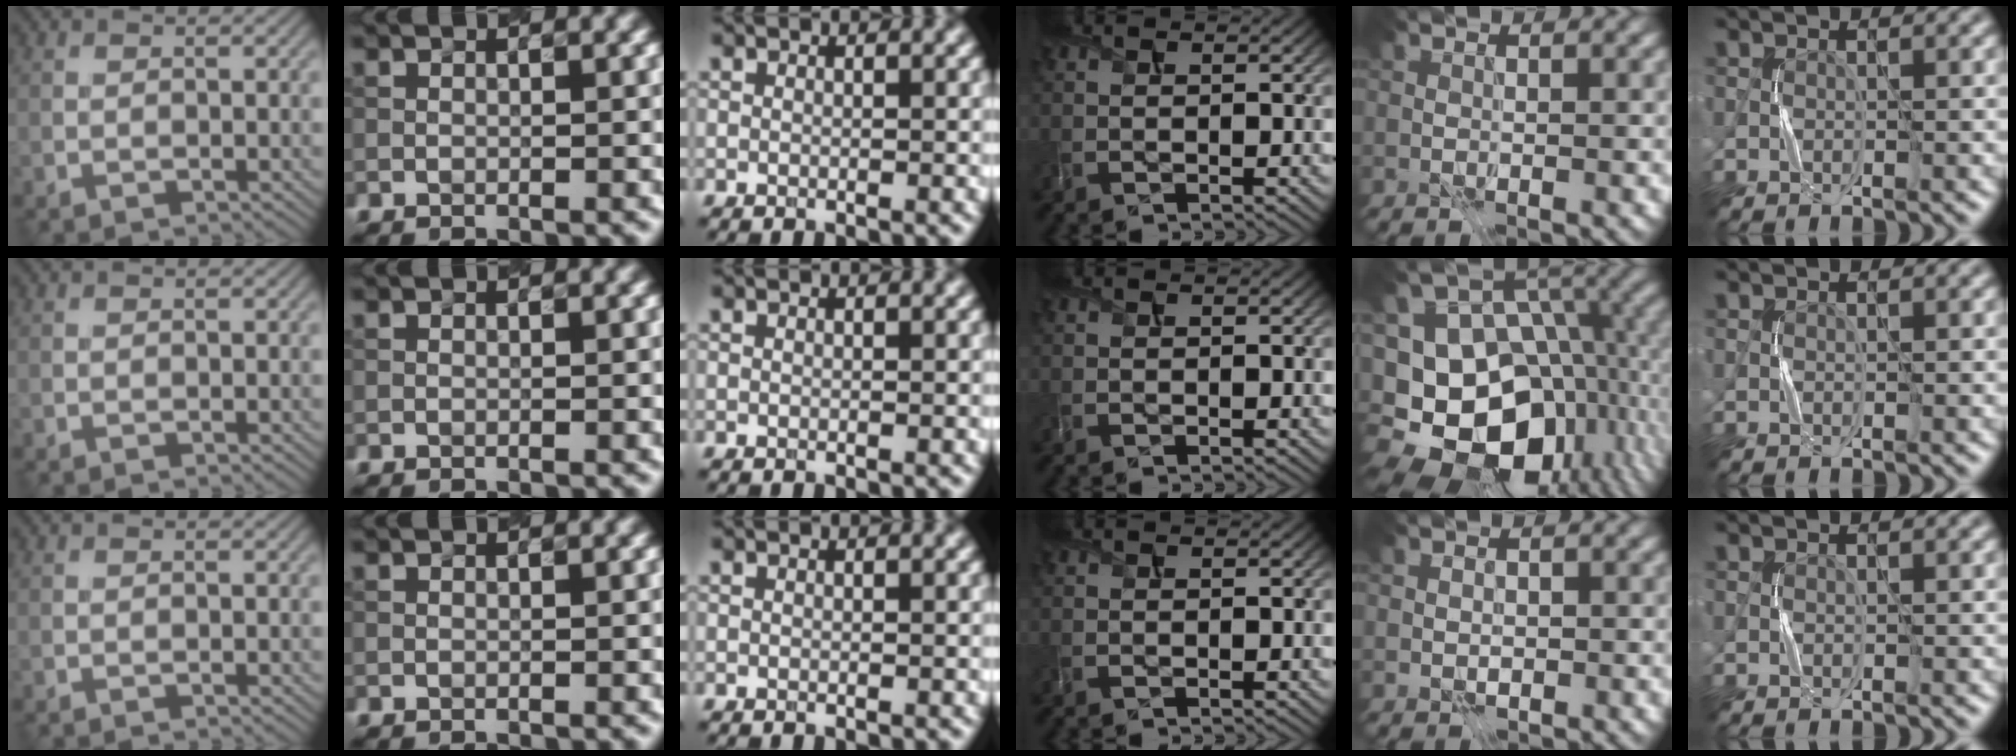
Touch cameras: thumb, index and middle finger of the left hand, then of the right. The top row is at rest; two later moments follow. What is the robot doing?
{"motion": "press", "object": "joystick"}